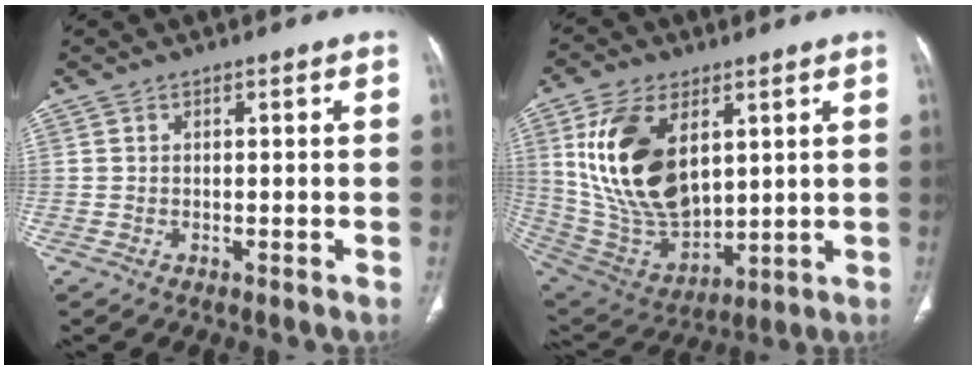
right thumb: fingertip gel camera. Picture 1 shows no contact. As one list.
[{"total": 21.0, "force": [5.9, 12.2, 16.0], "torque": [-0.287, -0.030, 0.129]}]